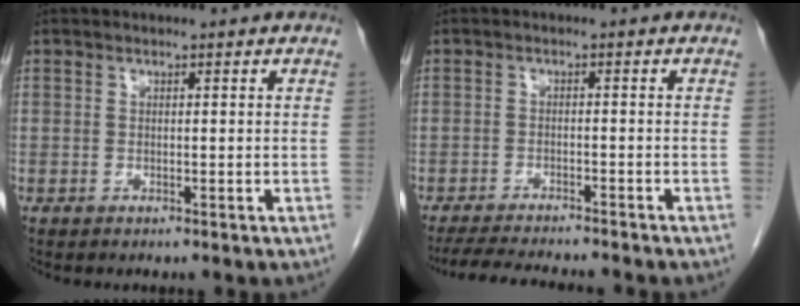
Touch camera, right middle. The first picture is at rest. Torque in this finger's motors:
{"motor_torque": [0.88, -0.81, 0.09, 0.03]}